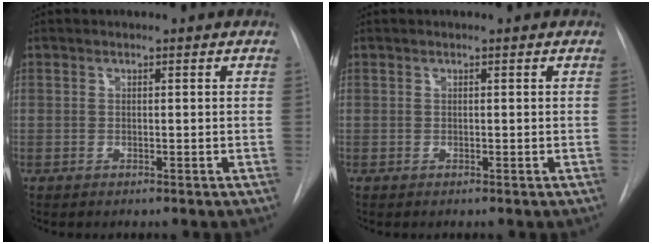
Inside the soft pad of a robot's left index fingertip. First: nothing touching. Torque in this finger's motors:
{"motor_torque": [0.24, 0.06, 0.01, 0.00]}